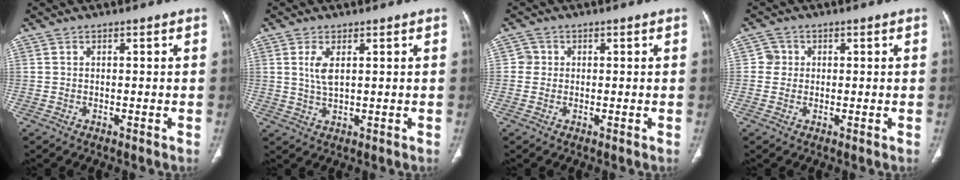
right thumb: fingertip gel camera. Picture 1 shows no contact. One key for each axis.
{"total": 3.9, "fx": 1.2, "fy": 1.6, "fz": 3.4, "tx": -0.074, "ty": -0.007, "tz": 0.030}
{"total": 1.9, "fx": 0.1, "fy": 1.8, "fz": 0.3, "tx": 0.007, "ty": 0.005, "tz": -0.003}
{"total": 2.5, "fx": 0.3, "fy": 2.5, "fz": 0.3, "tx": 0.012, "ty": 0.006, "tz": -0.001}